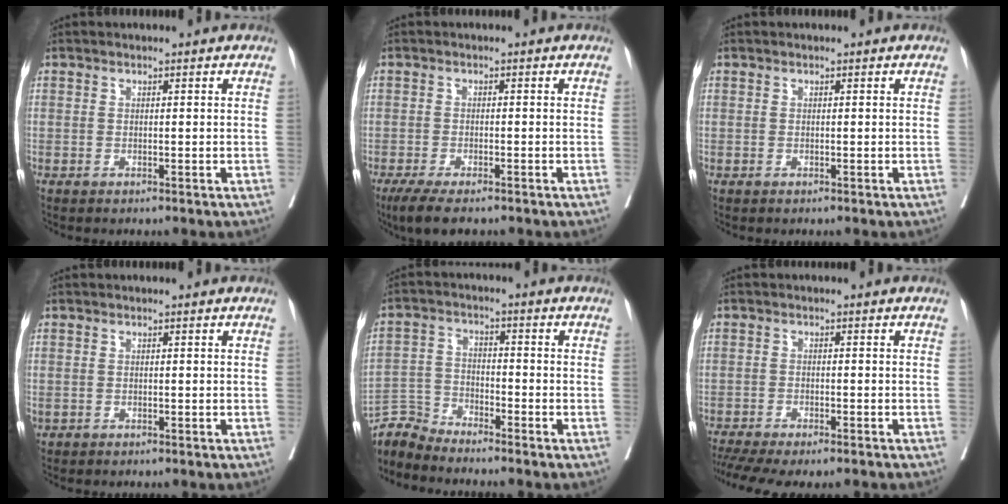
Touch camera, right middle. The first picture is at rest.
{"total": 5.7, "force": [-4.3, 1.1, 3.6], "torque": [-0.057, -0.014, -0.071]}
{"total": 0.0}
{"total": 0.0}
{"total": 5.1, "force": [-5.0, -0.4, -1.0], "torque": [0.012, -0.002, -0.101]}
{"total": 11.3, "force": [-9.4, 2.4, 5.8], "torque": [-0.101, -0.012, -0.134]}